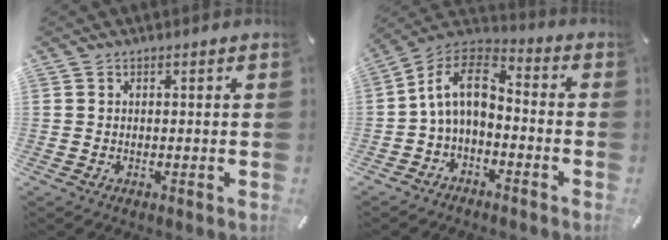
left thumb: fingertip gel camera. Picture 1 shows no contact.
{"total": 11.2, "force": [-1.0, 7.1, 8.6], "torque": [-0.185, 0.011, -0.024]}